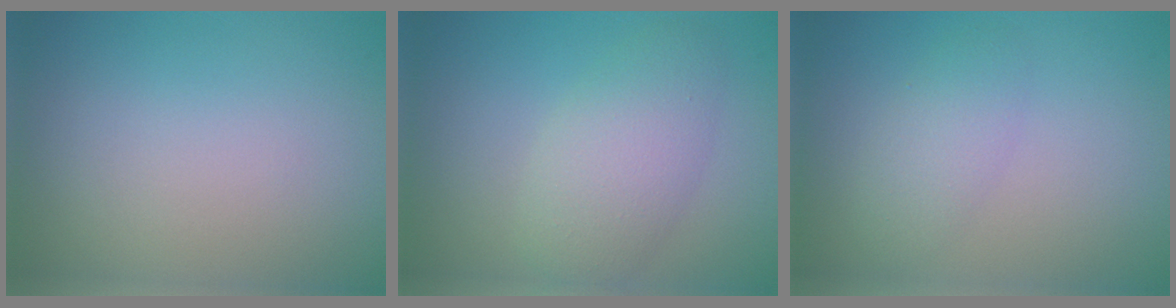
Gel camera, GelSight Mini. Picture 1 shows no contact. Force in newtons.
{"total": 4.5, "press": 4.5, "slide": 0.2}
{"total": 2.4, "press": 2.4, "slide": 0.1}